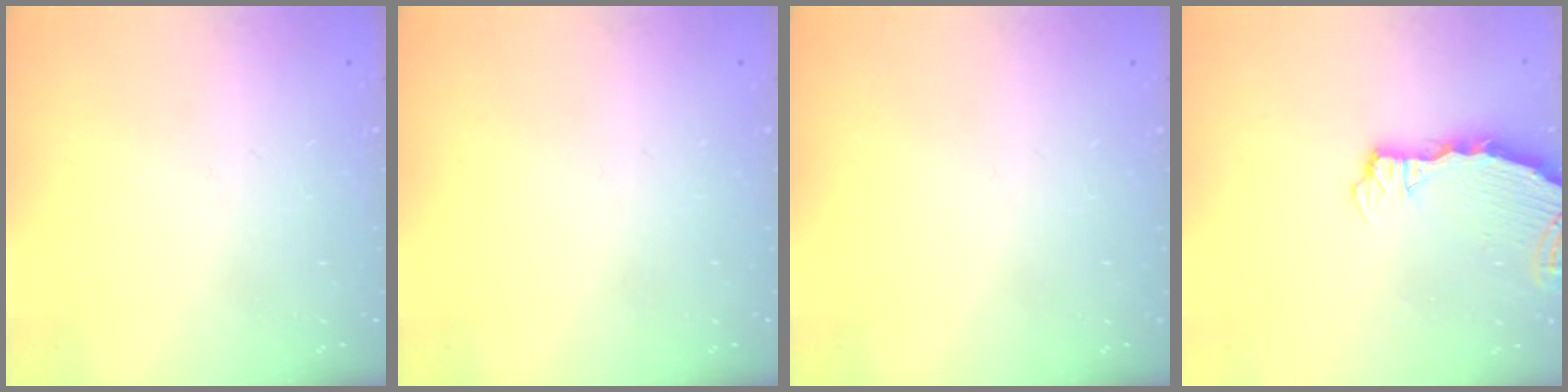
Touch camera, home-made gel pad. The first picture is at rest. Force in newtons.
{"total": 0.0}
{"total": 0.0}
{"total": 4.9, "press": 4.5, "slide": 1.7}